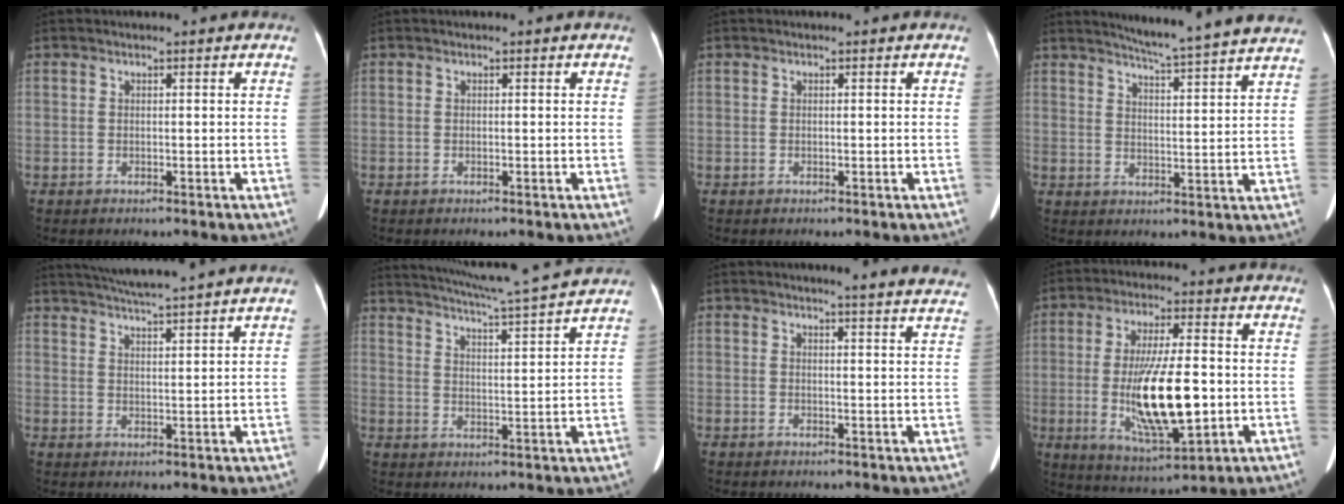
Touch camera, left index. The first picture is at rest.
{"total": 0.0}
{"total": 0.0}
{"total": 15.7, "force": [14.5, -0.9, 6.0], "torque": [-0.095, -0.029, 0.178]}
{"total": 11.9, "force": [10.7, -1.2, 5.1], "torque": [-0.091, 0.015, 0.151]}
{"total": 15.2, "force": [14.2, -1.6, 5.3], "torque": [-0.107, -0.013, 0.196]}
{"total": 12.0, "force": [11.4, 0.2, 3.9], "torque": [-0.034, -0.040, 0.106]}
{"total": 14.4, "force": [-1.8, 3.3, 13.9], "torque": [-0.259, -0.015, -0.023]}